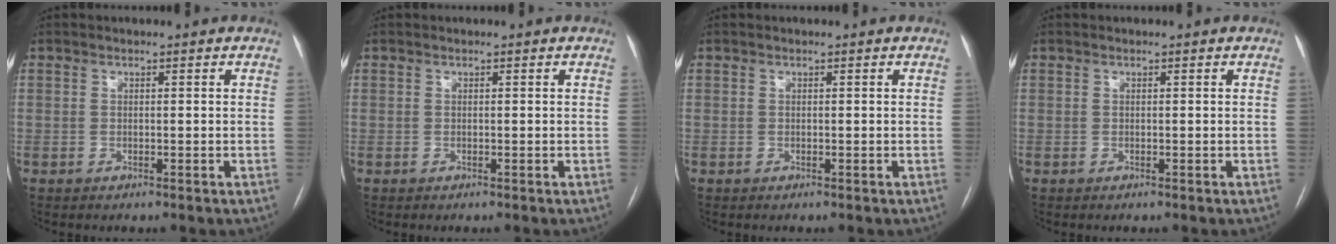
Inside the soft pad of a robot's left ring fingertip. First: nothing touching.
{"total": 0.0}
{"total": 0.0}
{"total": 0.0}